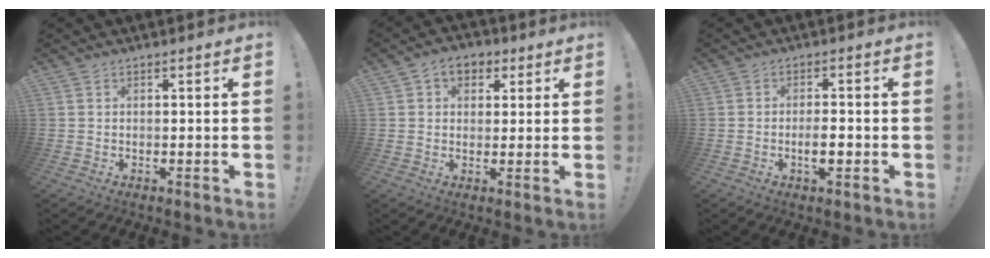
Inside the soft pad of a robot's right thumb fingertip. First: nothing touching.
{"total": 6.5, "force": [2.4, 5.1, 3.2], "torque": [-0.043, 0.000, 0.045]}
{"total": 4.2, "force": [-1.4, 1.1, 3.8], "torque": [-0.061, -0.001, -0.027]}